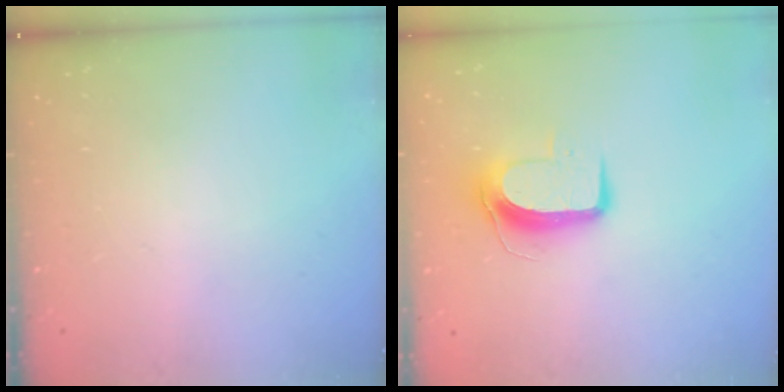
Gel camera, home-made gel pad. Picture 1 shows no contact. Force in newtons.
{"total": 10.6, "press": 10.6, "slide": 0.8}